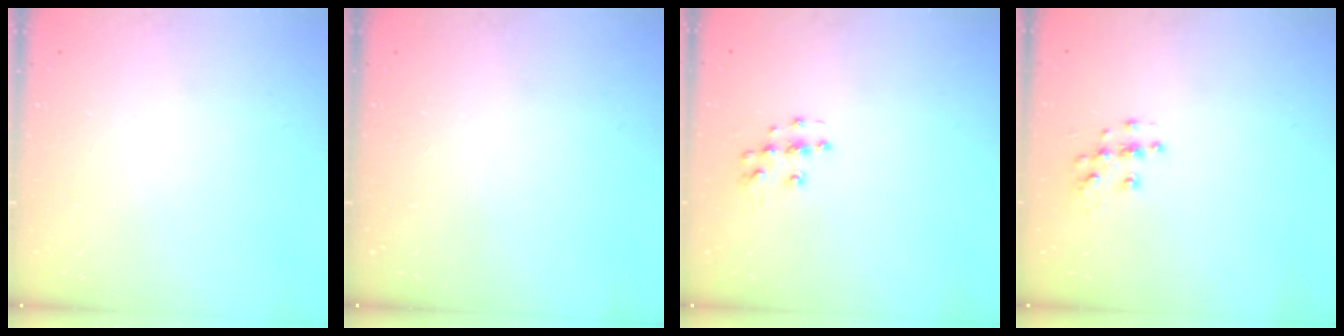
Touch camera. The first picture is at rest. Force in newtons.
{"total": 0.0}
{"total": 6.7, "press": 6.7, "slide": 0.3}
{"total": 6.3, "press": 6.3, "slide": 0.3}